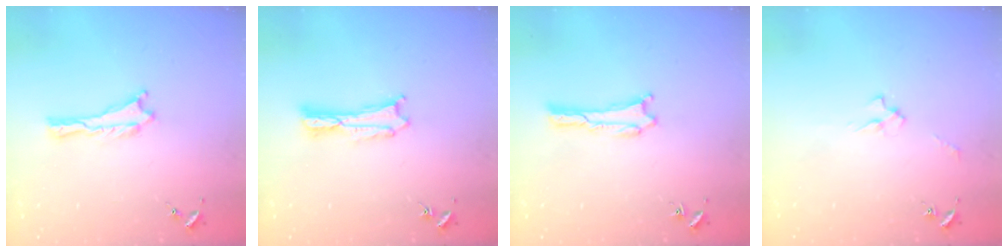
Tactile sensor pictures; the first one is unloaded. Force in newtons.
{"total": 0.6, "press": 0.6, "slide": 0.2}
{"total": 0.0}
{"total": 2.4, "press": 2.4, "slide": 0.4}